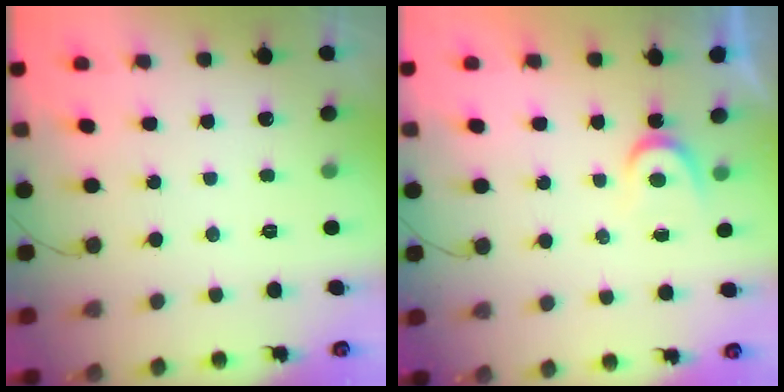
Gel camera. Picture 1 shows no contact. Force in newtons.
{"total": 3.6, "press": 3.6, "slide": 0.4}